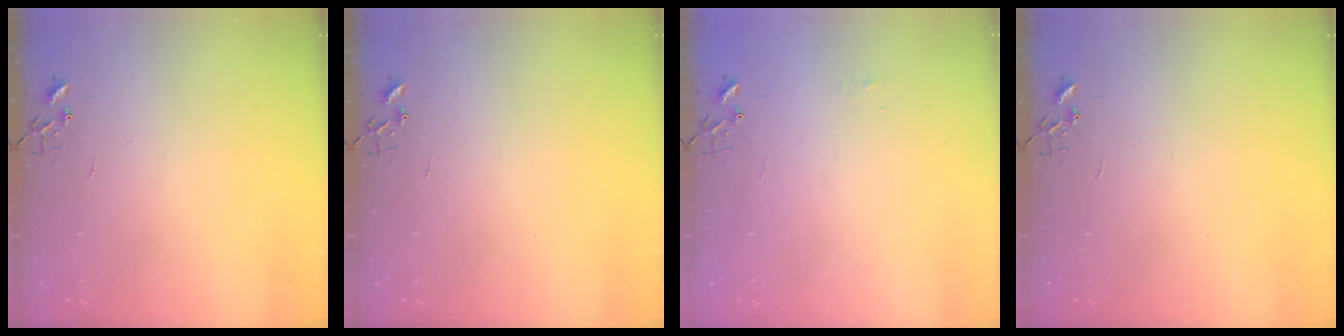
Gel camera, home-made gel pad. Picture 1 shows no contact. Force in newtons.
{"total": 0.0}
{"total": 3.8, "press": 3.8, "slide": 0.6}
{"total": 0.0}